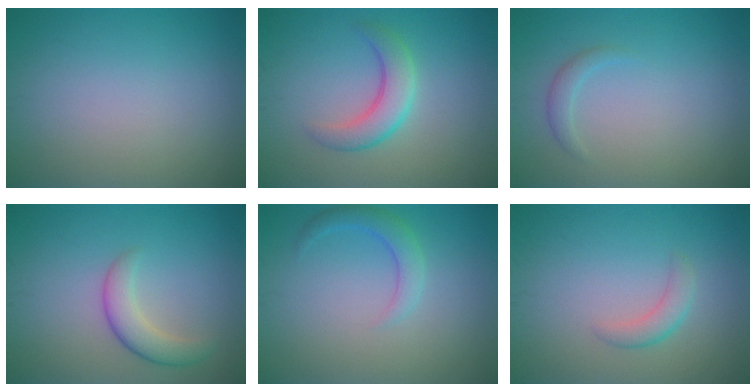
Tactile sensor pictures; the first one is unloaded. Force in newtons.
{"total": 3.6, "press": 3.6, "slide": 0.2}
{"total": 1.2, "press": 1.2, "slide": 0.0}
{"total": 3.0, "press": 3.0, "slide": 0.1}
{"total": 2.2, "press": 2.1, "slide": 0.2}
{"total": 1.8, "press": 1.8, "slide": 0.0}